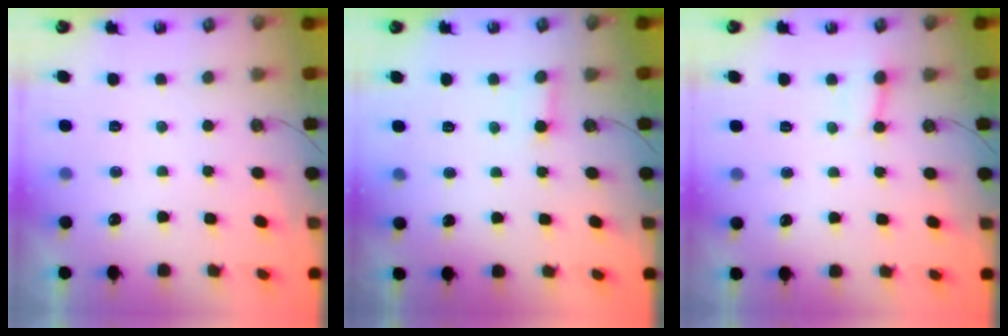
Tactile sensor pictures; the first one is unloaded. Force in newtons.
{"total": 2.2, "press": 2.2, "slide": 0.1}
{"total": 2.5, "press": 2.5, "slide": 0.4}